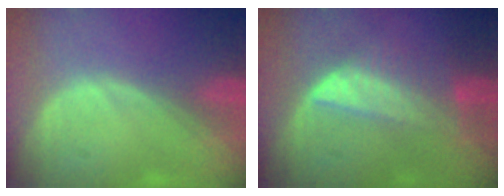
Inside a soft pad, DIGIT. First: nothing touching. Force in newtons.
{"total": 6.3, "press": 6.3, "slide": 0.2}